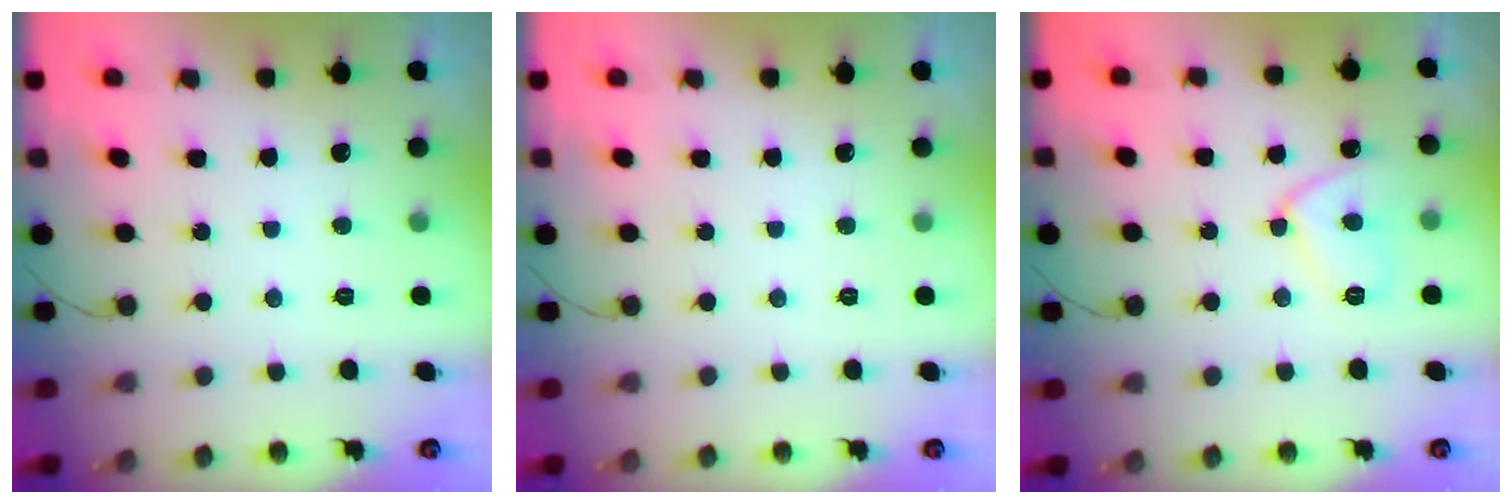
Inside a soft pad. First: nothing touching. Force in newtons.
{"total": 0.0}
{"total": 9.1, "press": 9.1, "slide": 0.8}